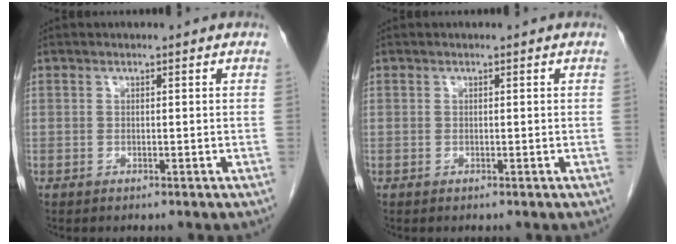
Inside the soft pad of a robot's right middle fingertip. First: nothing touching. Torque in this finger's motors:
{"motor_torque": [0.00, -0.04, 0.00, 0.00]}